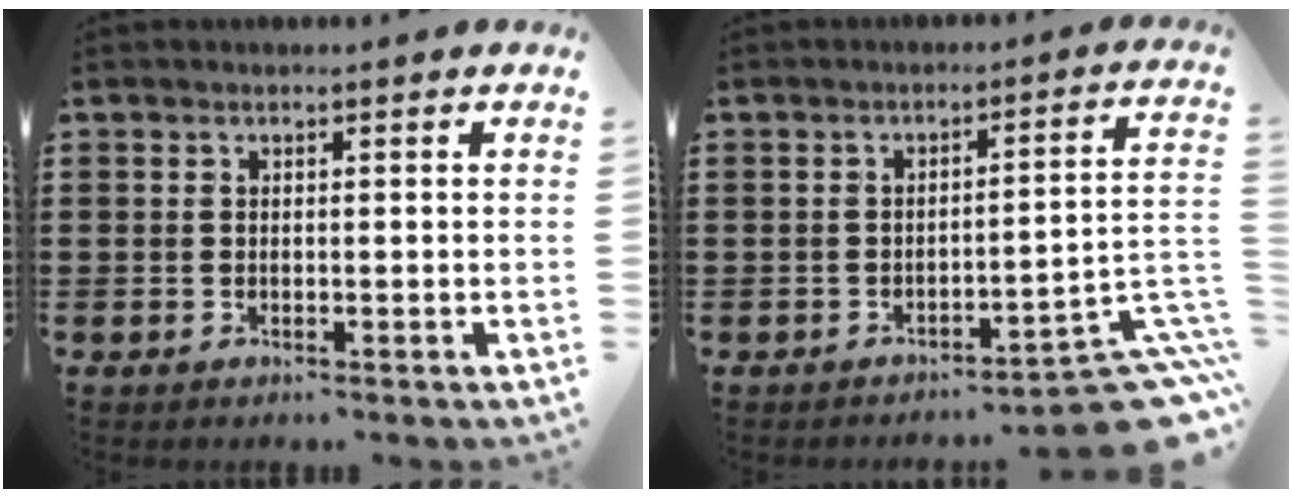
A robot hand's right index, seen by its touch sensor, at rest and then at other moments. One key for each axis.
{"total": 7.7, "fx": -5.9, "fy": 1.1, "fz": 4.8, "tx": -0.059, "ty": 0.002, "tz": -0.110}